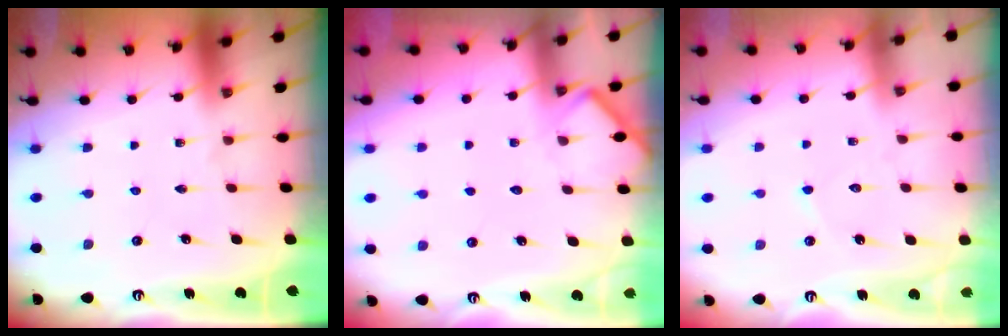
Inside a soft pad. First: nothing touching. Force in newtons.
{"total": 5.2, "press": 5.2, "slide": 0.6}
{"total": 2.8, "press": 2.8, "slide": 0.2}